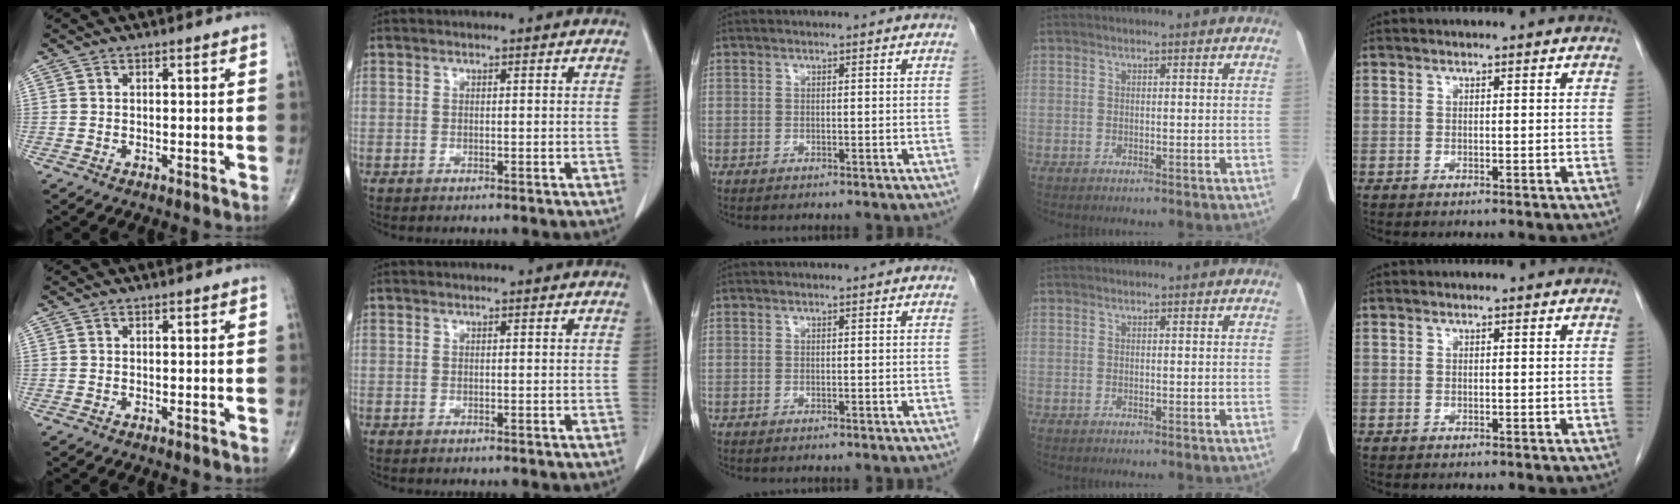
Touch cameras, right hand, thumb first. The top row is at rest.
{}